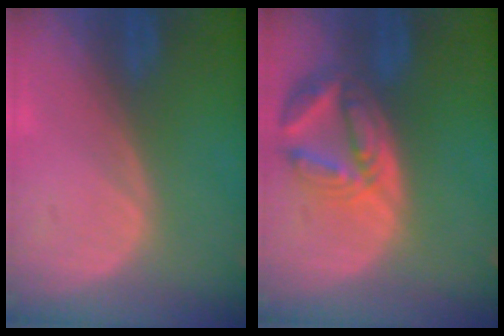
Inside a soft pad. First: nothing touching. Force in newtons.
{"total": 8.0, "press": 7.1, "slide": 3.7}